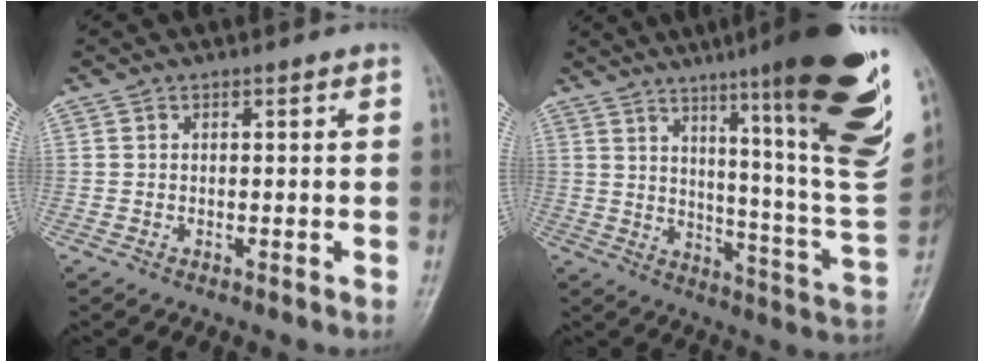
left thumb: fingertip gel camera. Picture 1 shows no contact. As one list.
[{"total": 27.7, "force": [16.3, 2.1, 22.3], "torque": [-0.284, -0.083, 0.237]}]